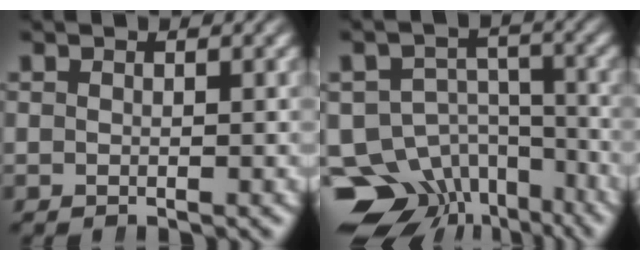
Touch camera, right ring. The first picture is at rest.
{"total": 16.3, "force": [-7.0, 13.1, 6.6], "torque": [-0.130, -0.073, -0.101]}